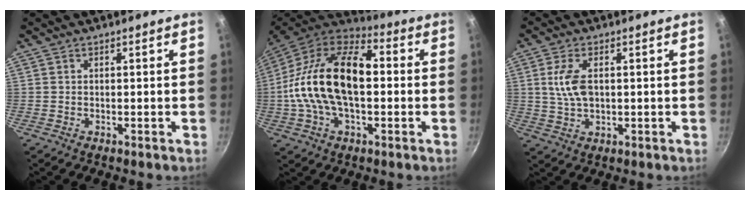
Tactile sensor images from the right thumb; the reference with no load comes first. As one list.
[{"total": 22.6, "force": [0.1, 12.9, 18.6], "torque": [-0.329, 0.037, -0.016]}, {"total": 6.5, "force": [1.0, 3.5, 5.4], "torque": [-0.102, 0.003, 0.019]}]